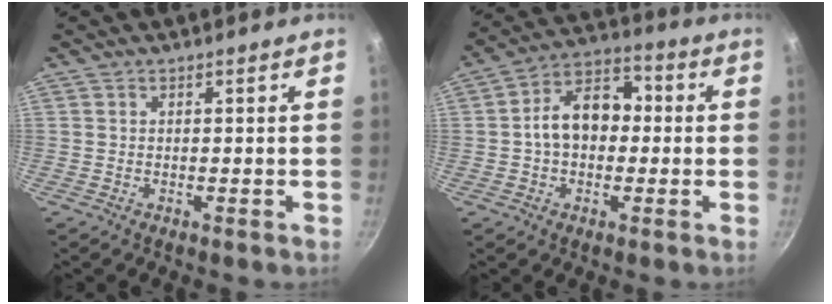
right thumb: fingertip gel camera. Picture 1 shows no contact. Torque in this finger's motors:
{"motor_torque": [1.16, 0.96, 1.28, -0.20, 0.11]}